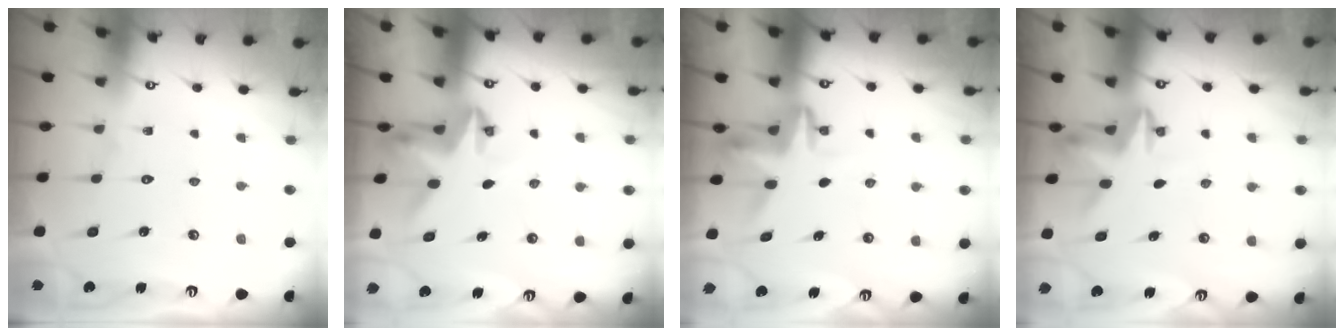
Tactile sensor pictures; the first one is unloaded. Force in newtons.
{"total": 3.3, "press": 3.3, "slide": 0.2}
{"total": 3.6, "press": 3.6, "slide": 0.2}
{"total": 3.3, "press": 3.3, "slide": 0.2}